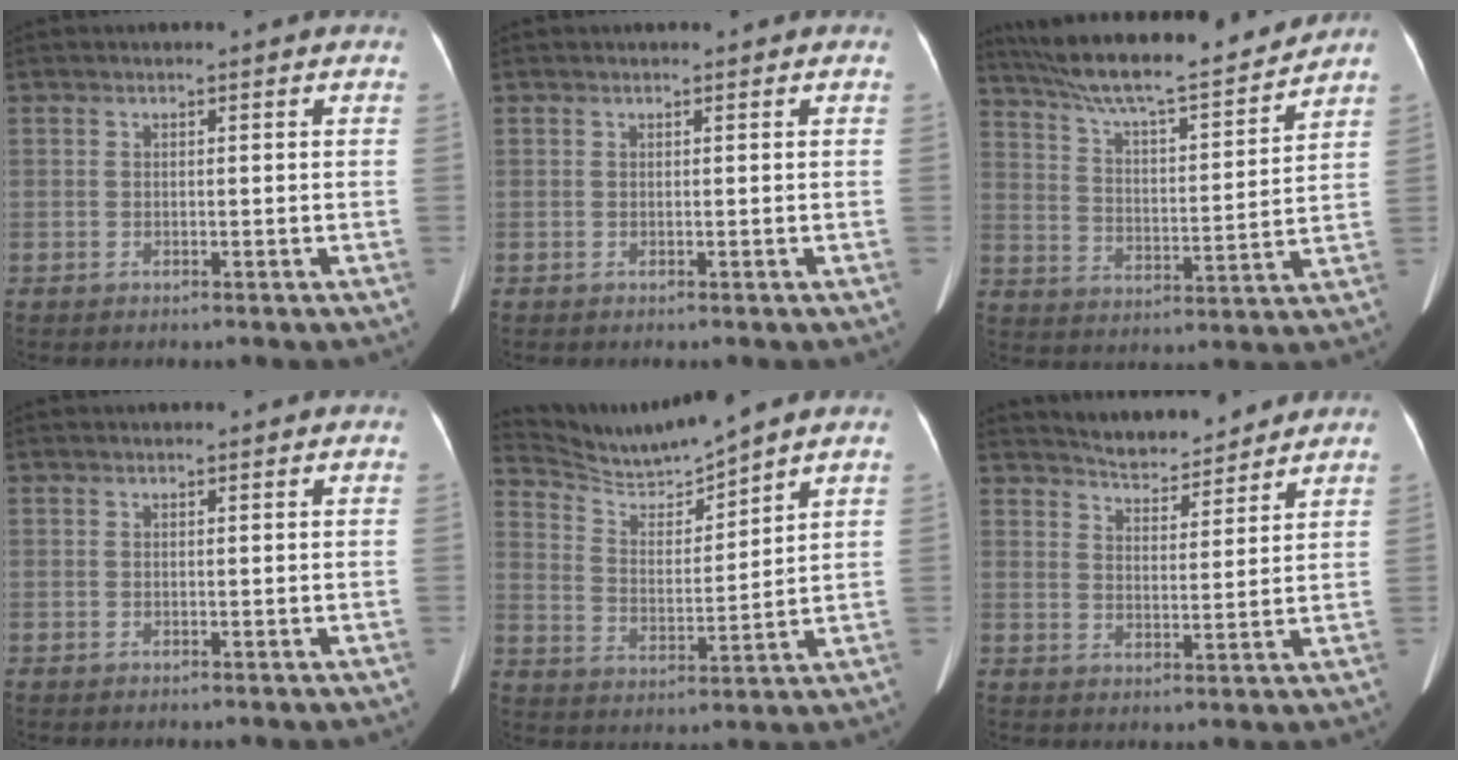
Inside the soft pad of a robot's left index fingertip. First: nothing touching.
{"total": 0.0}
{"total": 18.7, "force": [16.8, 0.8, 8.0], "torque": [-0.141, 0.002, 0.269]}
{"total": 0.0}
{"total": 8.7, "force": [8.5, -1.0, 1.7], "torque": [-0.050, -0.001, 0.175]}
{"total": 8.5, "force": [8.2, 1.5, 1.8], "torque": [-0.032, 0.009, 0.128]}